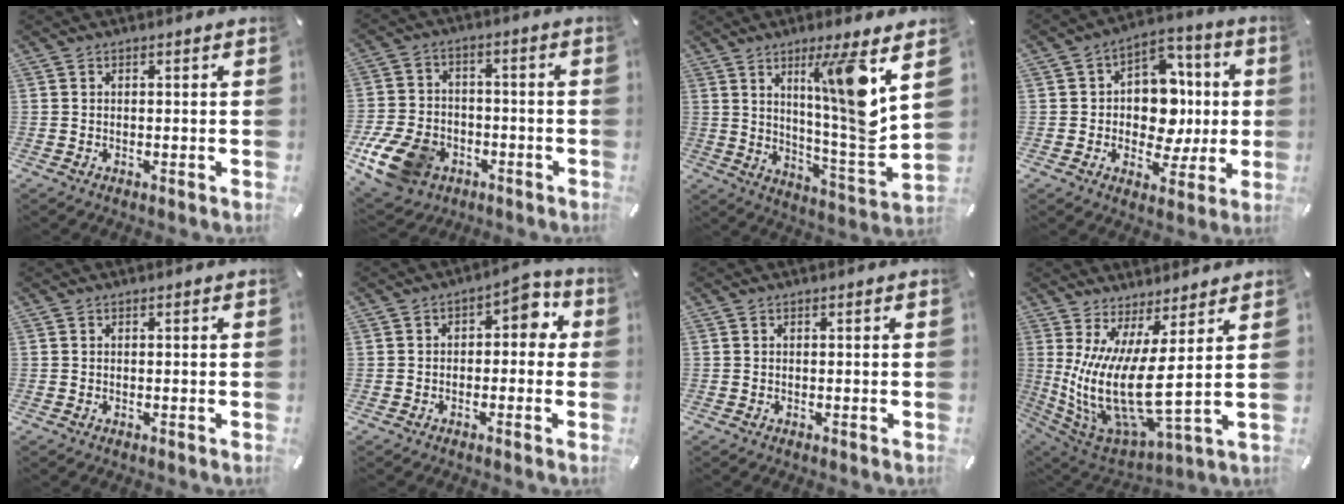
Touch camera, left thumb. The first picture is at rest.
{"total": 13.2, "force": [-6.3, 9.4, 6.7], "torque": [-0.132, 0.040, -0.107]}
{"total": 16.6, "force": [7.3, 1.4, 14.9], "torque": [-0.236, -0.053, 0.099]}
{"total": 12.4, "force": [-1.0, 10.3, 6.8], "torque": [-0.091, 0.006, -0.010]}
{"total": 0.0}
{"total": 5.3, "force": [0.6, 3.6, 3.9], "torque": [-0.049, -0.001, -0.002]}
{"total": 0.0}
{"total": 15.6, "force": [1.4, 4.3, 15.0], "torque": [-0.339, -0.056, 0.025]}